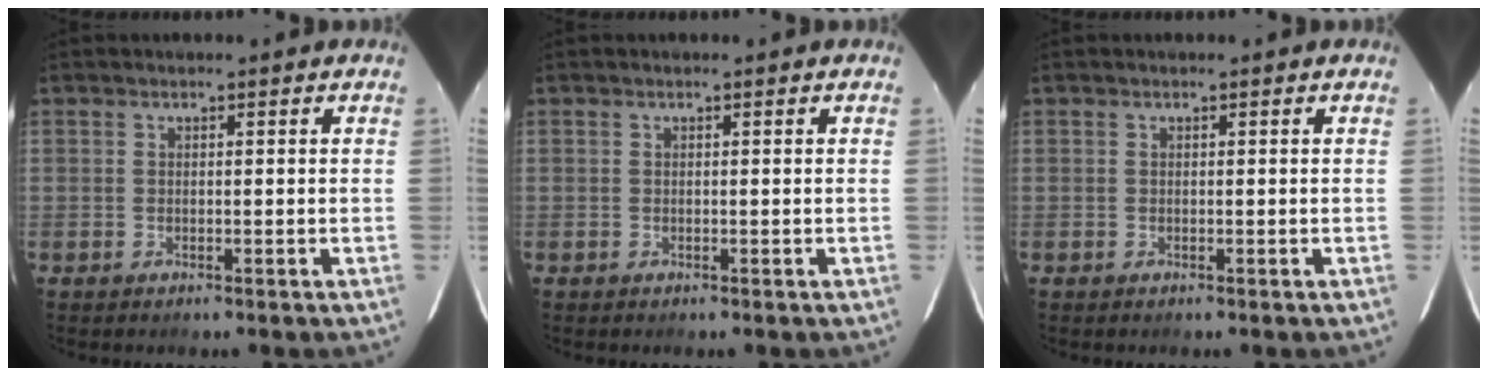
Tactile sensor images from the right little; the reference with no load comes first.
{"total": 0.0}
{"total": 0.0}